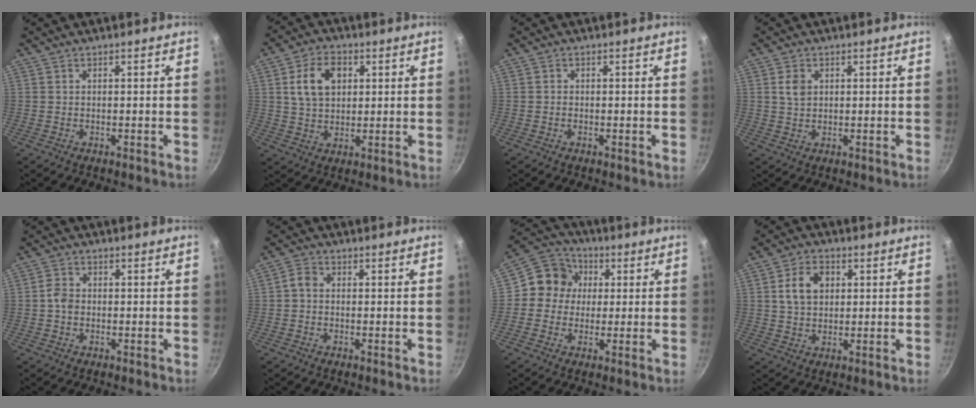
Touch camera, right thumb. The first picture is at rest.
{"total": 9.3, "force": [2.5, 6.5, 6.1], "torque": [-0.093, 0.002, 0.041]}
{"total": 0.6, "force": [-0.2, 0.6, 0.2], "torque": [-0.002, 0.001, -0.006]}
{"total": 3.2, "force": [0.9, 2.3, 2.0], "torque": [-0.029, -0.002, 0.017]}
{"total": 2.9, "force": [-0.4, 2.3, 1.7], "torque": [-0.028, 0.011, -0.012]}
{"total": 2.1, "force": [-0.4, 1.7, 1.2], "torque": [-0.028, 0.010, -0.016]}
{"total": 9.0, "force": [1.0, 8.4, 3.0], "torque": [-0.011, 0.017, -0.007]}
{"total": 7.2, "force": [1.7, 5.3, 4.6], "torque": [-0.063, 0.006, 0.026]}